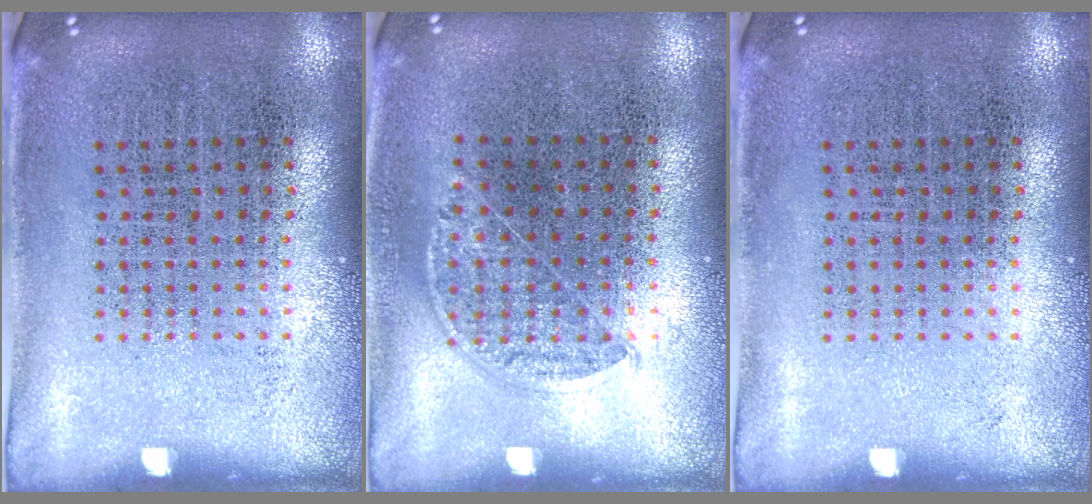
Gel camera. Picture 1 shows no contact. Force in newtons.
{"total": 0.8, "press": 0.6, "slide": 0.6}
{"total": 0.0}